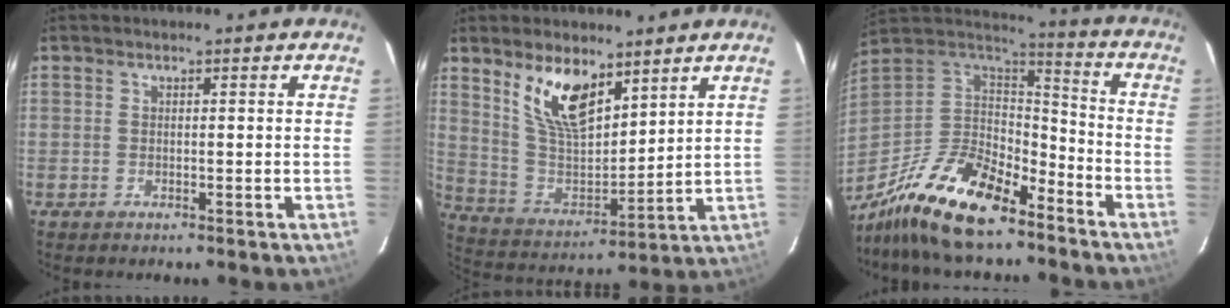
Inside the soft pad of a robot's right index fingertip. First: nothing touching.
{"total": 13.3, "force": [8.2, 5.9, 8.7], "torque": [-0.165, -0.002, 0.169]}
{"total": 21.9, "force": [-15.8, 8.3, 12.6], "torque": [-0.270, -0.019, -0.282]}